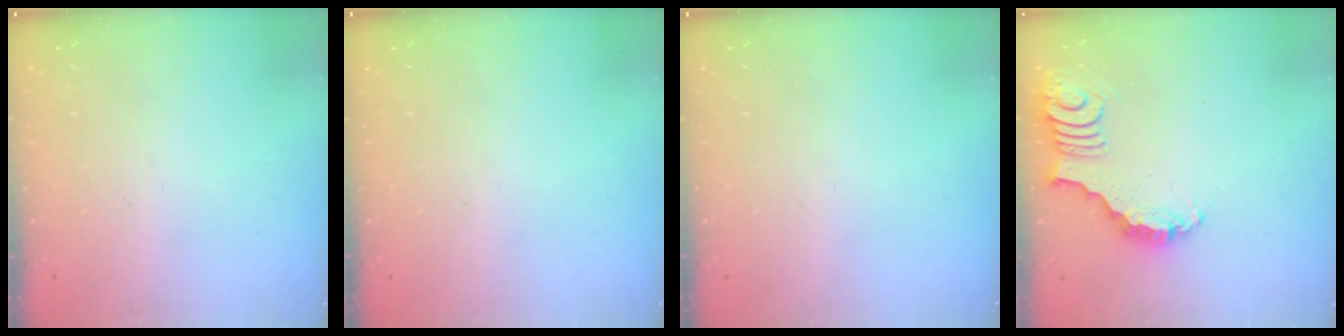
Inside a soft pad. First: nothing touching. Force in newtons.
{"total": 0.0}
{"total": 0.0}
{"total": 3.6, "press": 3.5, "slide": 0.7}